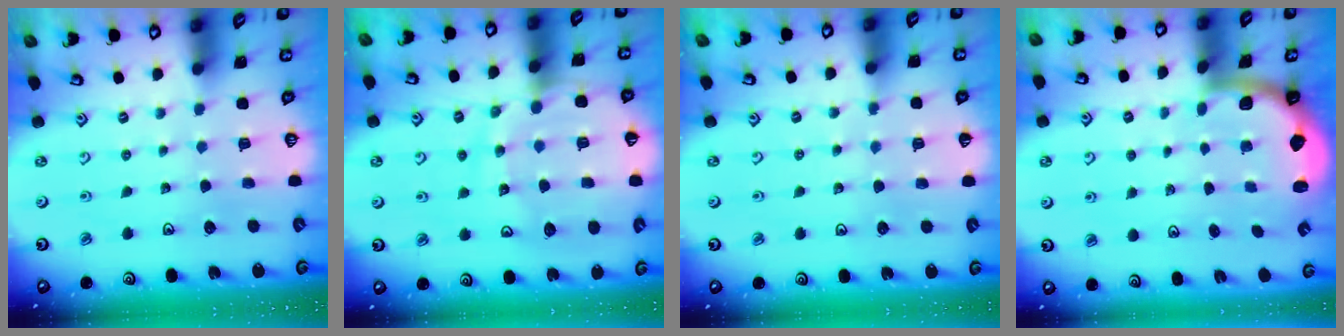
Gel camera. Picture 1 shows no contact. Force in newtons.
{"total": 14.8, "press": 14.7, "slide": 1.8}
{"total": 3.0, "press": 2.9, "slide": 0.6}
{"total": 1.9, "press": 1.8, "slide": 0.5}